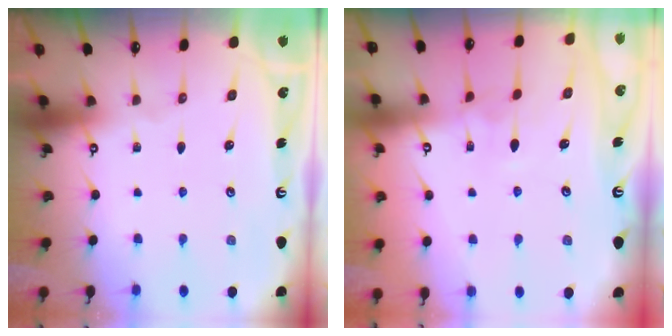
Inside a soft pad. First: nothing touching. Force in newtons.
{"total": 2.9, "press": 2.9, "slide": 0.3}